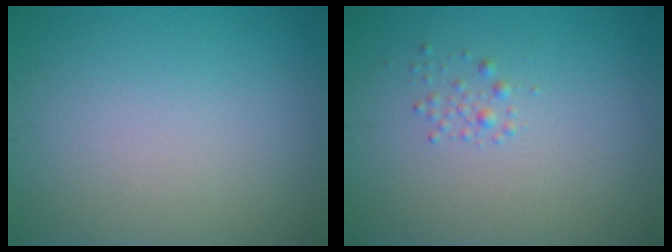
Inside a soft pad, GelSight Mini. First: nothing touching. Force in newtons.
{"total": 0.9, "press": 0.9, "slide": 0.1}